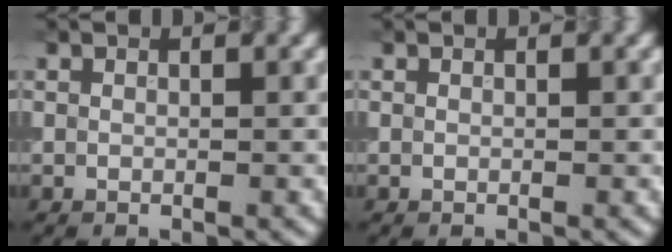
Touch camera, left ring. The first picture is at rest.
{"total": 0.0}